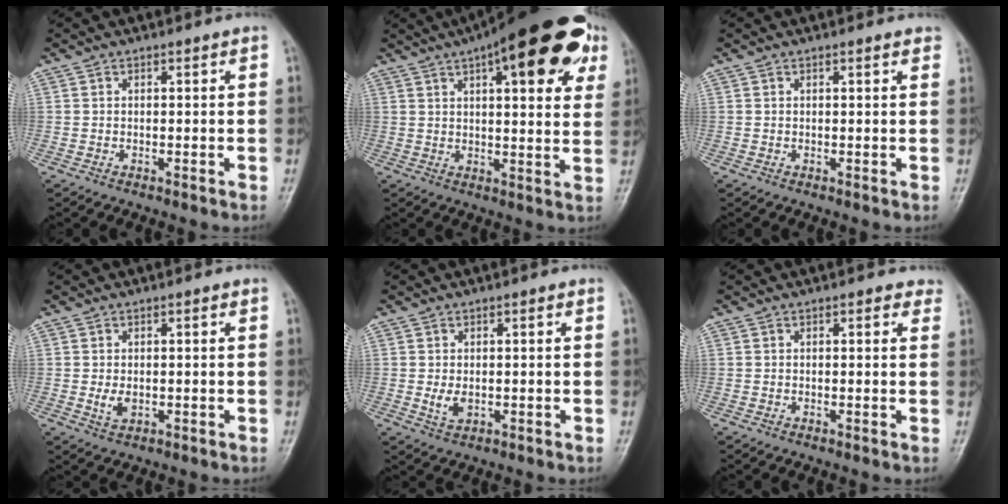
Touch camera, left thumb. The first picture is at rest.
{"total": 23.6, "force": [11.1, 8.1, 19.2], "torque": [-0.243, 0.002, 0.147]}
{"total": 1.5, "force": [1.1, 0.3, 1.0], "torque": [-0.009, 0.001, 0.010]}
{"total": 2.6, "force": [-0.1, 1.7, 2.0], "torque": [-0.034, -0.006, 0.001]}
{"total": 2.9, "force": [-0.1, 1.8, 2.2], "torque": [-0.038, -0.007, 0.003]}
{"total": 1.8, "force": [1.1, 1.0, 0.9], "torque": [0.007, -0.001, 0.006]}